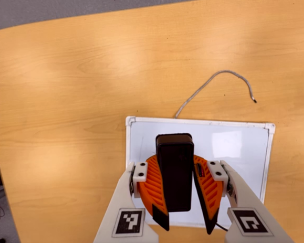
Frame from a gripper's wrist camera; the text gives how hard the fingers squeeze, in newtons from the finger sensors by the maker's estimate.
{"total": 13.1, "left": 11.7, "right": 14.5}